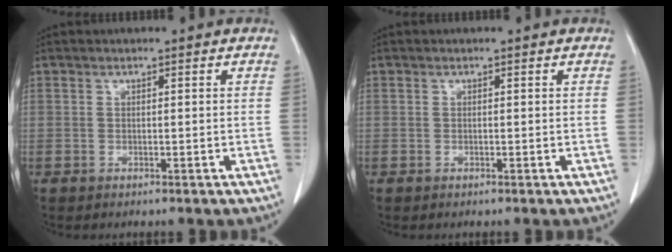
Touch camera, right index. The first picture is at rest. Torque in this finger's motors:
{"motor_torque": [0.18, -0.02, 0.10, 0.01]}